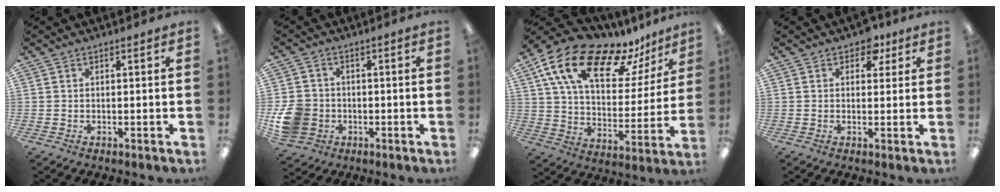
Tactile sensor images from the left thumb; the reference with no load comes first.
{"total": 9.1, "force": [-1.9, 7.9, 4.0], "torque": [-0.099, 0.020, -0.033]}
{"total": 20.2, "force": [13.8, 9.0, 11.7], "torque": [-0.211, -0.082, 0.242]}
{"total": 4.2, "force": [2.6, 2.7, 2.0], "torque": [-0.012, -0.005, 0.041]}